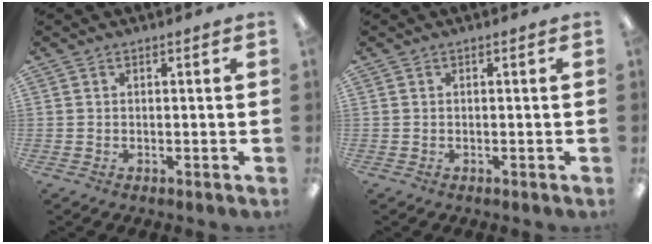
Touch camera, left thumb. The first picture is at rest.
{"total": 0.0}